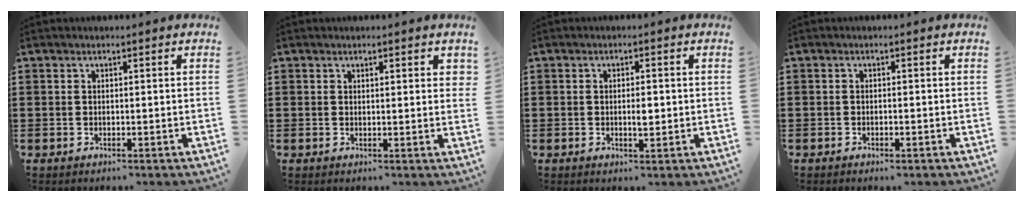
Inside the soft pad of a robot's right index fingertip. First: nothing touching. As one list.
[{"total": 0.8, "force": [0.4, 0.2, 0.7], "torque": [-0.014, 0.002, 0.008]}, {"total": 2.4, "force": [-0.1, 0.7, 2.3], "torque": [-0.043, 0.000, -0.004]}, {"total": 0.7, "force": [-0.6, 0.1, 0.3], "torque": [-0.009, -0.005, -0.011]}]